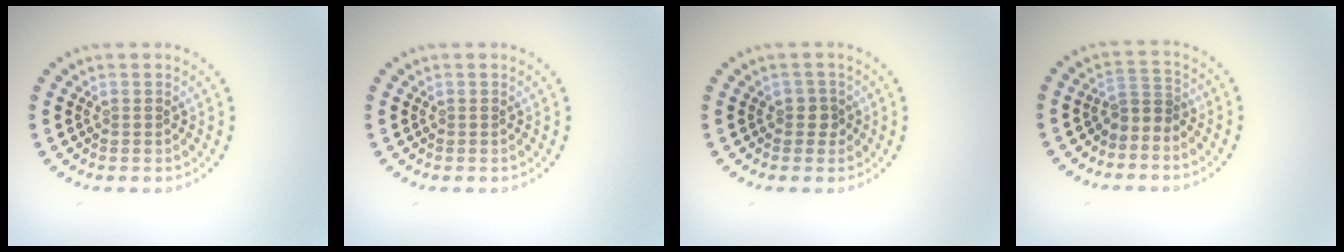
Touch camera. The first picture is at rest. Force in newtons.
{"total": 0.0}
{"total": 1.3, "press": 1.1, "slide": 0.7}
{"total": 1.8, "press": 1.2, "slide": 1.4}